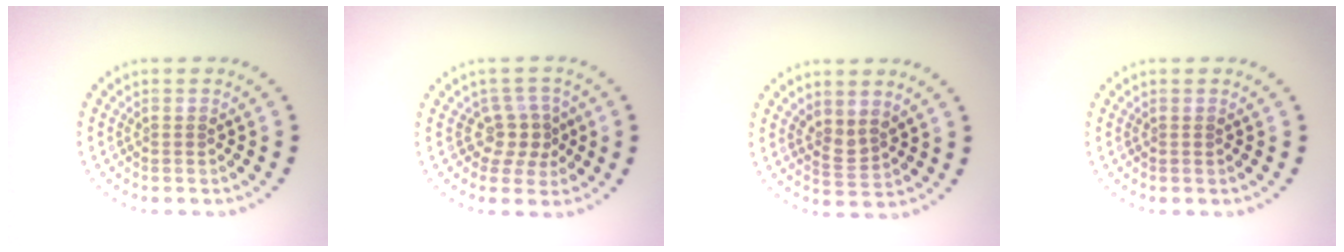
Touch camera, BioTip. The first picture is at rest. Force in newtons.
{"total": 2.8, "press": 2.0, "slide": 2.0}
{"total": 1.9, "press": 1.4, "slide": 1.2}
{"total": 0.0}